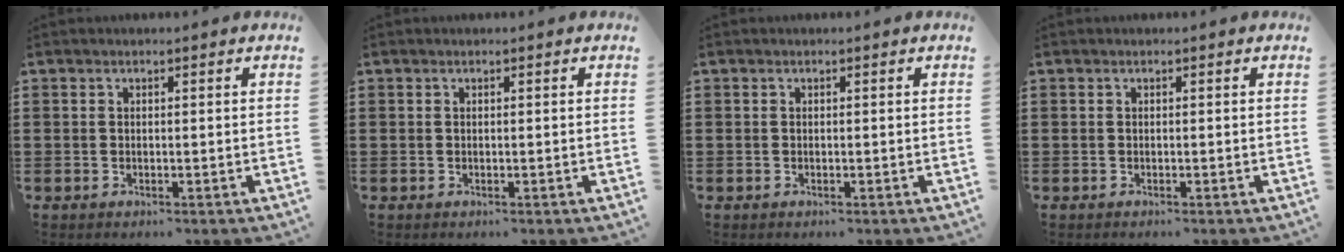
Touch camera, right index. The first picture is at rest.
{"total": 0.0}
{"total": 0.0}
{"total": 0.0}